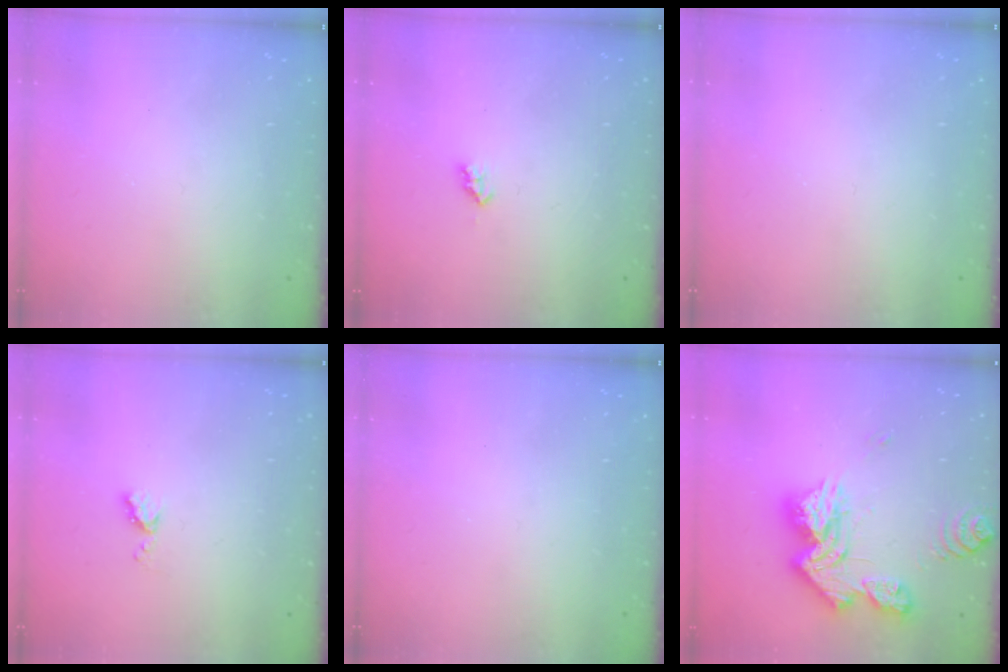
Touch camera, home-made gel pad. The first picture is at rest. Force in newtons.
{"total": 2.6, "press": 2.5, "slide": 0.4}
{"total": 0.0}
{"total": 4.4, "press": 4.3, "slide": 0.5}
{"total": 0.0}
{"total": 18.7, "press": 18.6, "slide": 1.9}